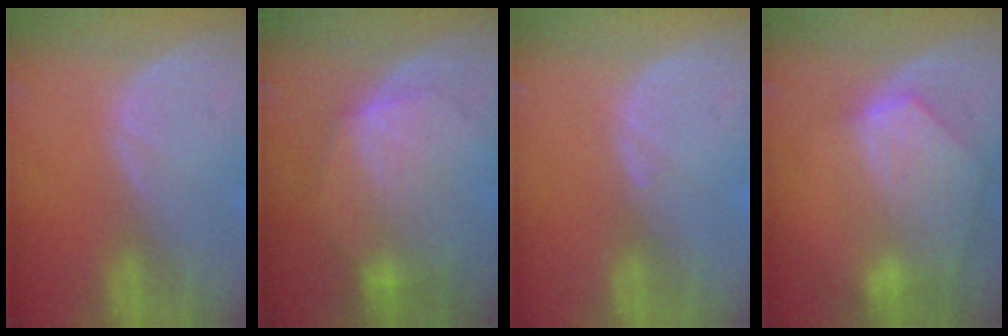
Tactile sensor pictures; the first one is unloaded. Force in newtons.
{"total": 7.6, "press": 7.4, "slide": 1.9}
{"total": 0.5, "press": 0.5, "slide": 0.2}
{"total": 9.2, "press": 8.0, "slide": 4.5}